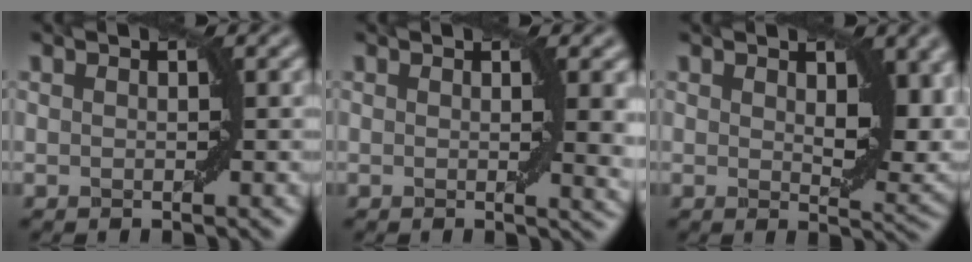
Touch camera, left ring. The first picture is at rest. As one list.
[{"total": 2.9, "force": [0.6, 0.6, 2.7], "torque": [-0.029, -0.004, 0.011]}, {"total": 5.6, "force": [1.7, 2.8, 4.5], "torque": [-0.063, -0.009, 0.031]}]